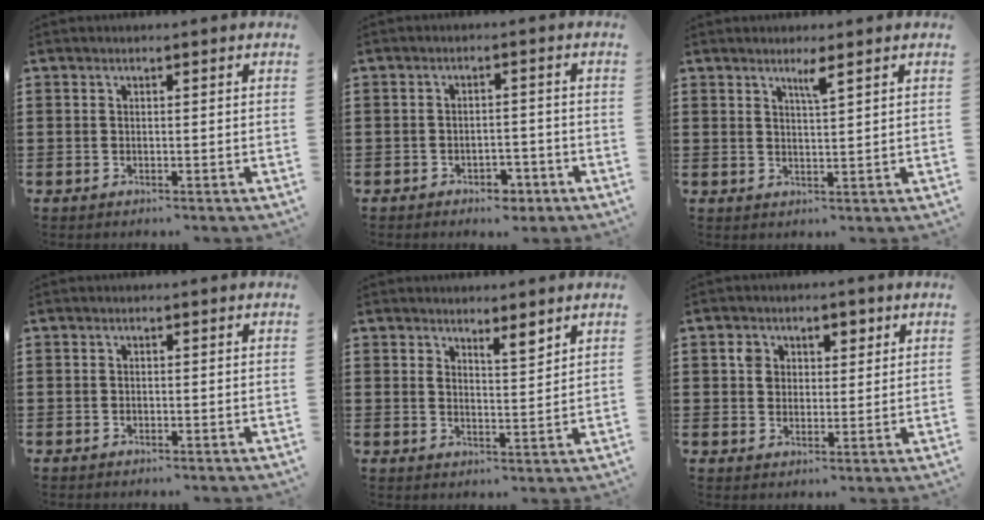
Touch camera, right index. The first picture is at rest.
{"total": 2.5, "force": [-2.1, 1.1, 0.7], "torque": [-0.017, 0.003, -0.042]}
{"total": 2.5, "force": [1.7, -0.1, 1.8], "torque": [-0.029, -0.005, 0.027]}
{"total": 0.0}
{"total": 3.1, "force": [2.8, 0.6, 1.3], "torque": [-0.023, -0.005, 0.050]}
{"total": 3.8, "force": [1.3, 3.3, 1.4], "torque": [-0.036, 0.011, 0.020]}